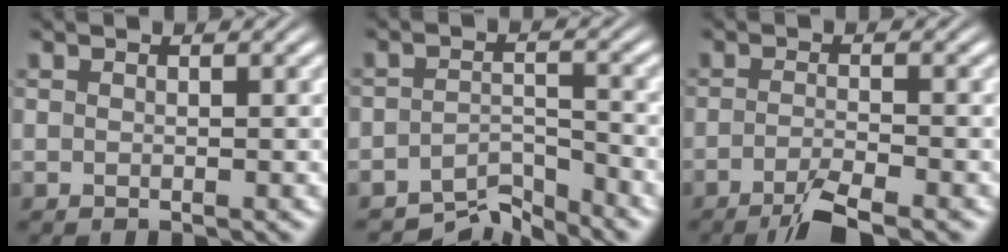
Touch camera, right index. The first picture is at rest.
{"total": 5.7, "force": [-5.2, 1.6, 1.7], "torque": [-0.009, -0.015, -0.089]}
{"total": 4.0, "force": [-3.3, 0.4, 2.3], "torque": [-0.041, -0.015, -0.050]}